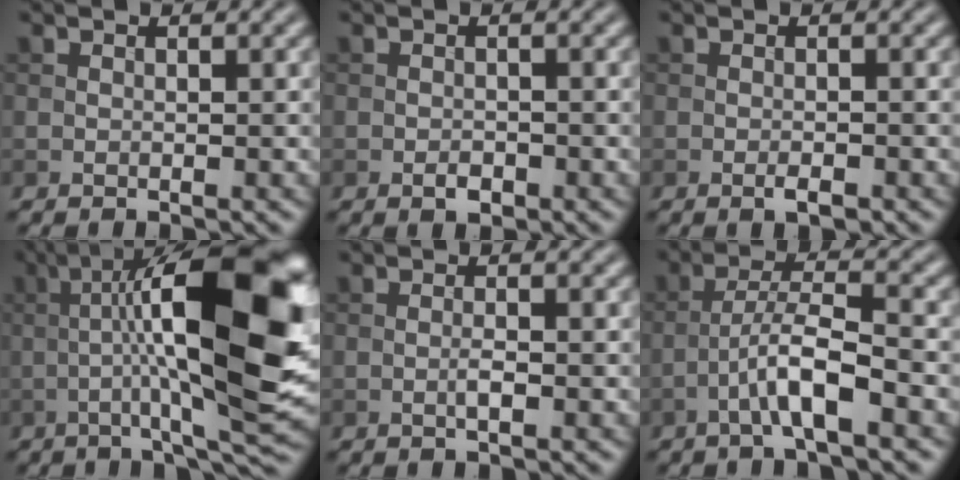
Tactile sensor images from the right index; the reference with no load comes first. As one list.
[{"total": 1.2, "force": [-0.7, 0.6, 0.8], "torque": [-0.012, -0.001, -0.012]}, {"total": 1.3, "force": [-0.7, 0.3, 1.0], "torque": [-0.018, -0.001, -0.013]}, {"total": 16.3, "force": [0.4, 3.6, 15.9], "torque": [-0.230, 0.027, 0.002]}, {"total": 1.2, "force": [-0.4, 0.2, 1.2], "torque": [-0.021, 0.001, -0.008]}, {"total": 4.8, "force": [-2.3, 0.7, 4.2], "torque": [-0.076, 0.017, -0.047]}]